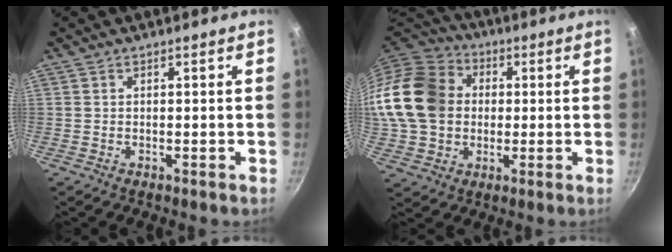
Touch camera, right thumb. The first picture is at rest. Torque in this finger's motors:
{"motor_torque": [1.96, 3.05, 1.04, -0.92, 0.27]}